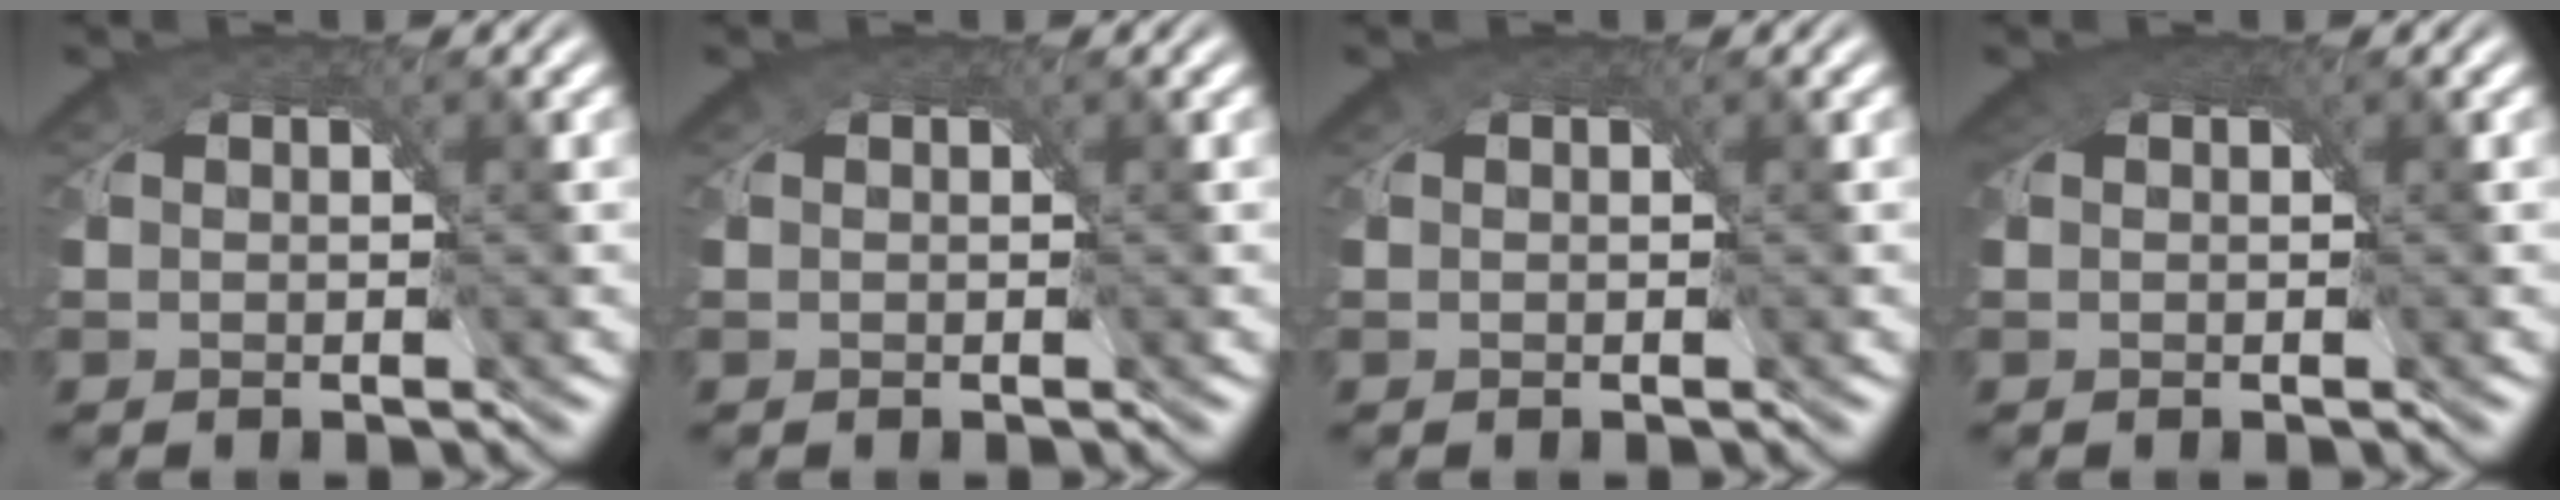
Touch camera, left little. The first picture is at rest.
{"total": 0.0}
{"total": 0.0}
{"total": 0.9, "force": [0.3, 0.7, 0.5], "torque": [-0.013, -0.003, 0.002]}